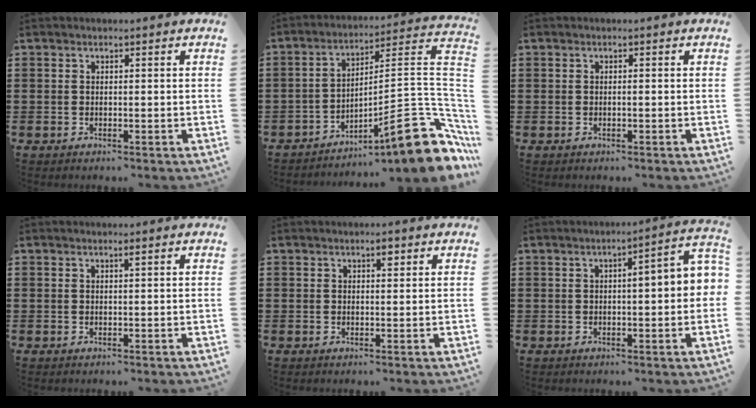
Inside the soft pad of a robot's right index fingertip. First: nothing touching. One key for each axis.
{"total": 14.2, "fx": -7.8, "fy": 2.7, "fz": 11.6, "tx": -0.147, "ty": 0.005, "tz": -0.134}
{"total": 0.6, "fx": -0.1, "fy": 0.1, "fz": 0.5, "tx": -0.011, "ty": -0.003, "tz": -0.002}
{"total": 0.6, "fx": 0.3, "fy": 0.0, "fz": 0.5, "tx": -0.008, "ty": 0.000, "tz": 0.006}
{"total": 1.8, "fx": 0.9, "fy": 0.8, "fz": 1.3, "tx": -0.020, "ty": 0.002, "tz": 0.014}
{"total": 3.7, "fx": -0.2, "fy": 0.5, "fz": 3.7, "tx": -0.057, "ty": 0.000, "tz": -0.009}